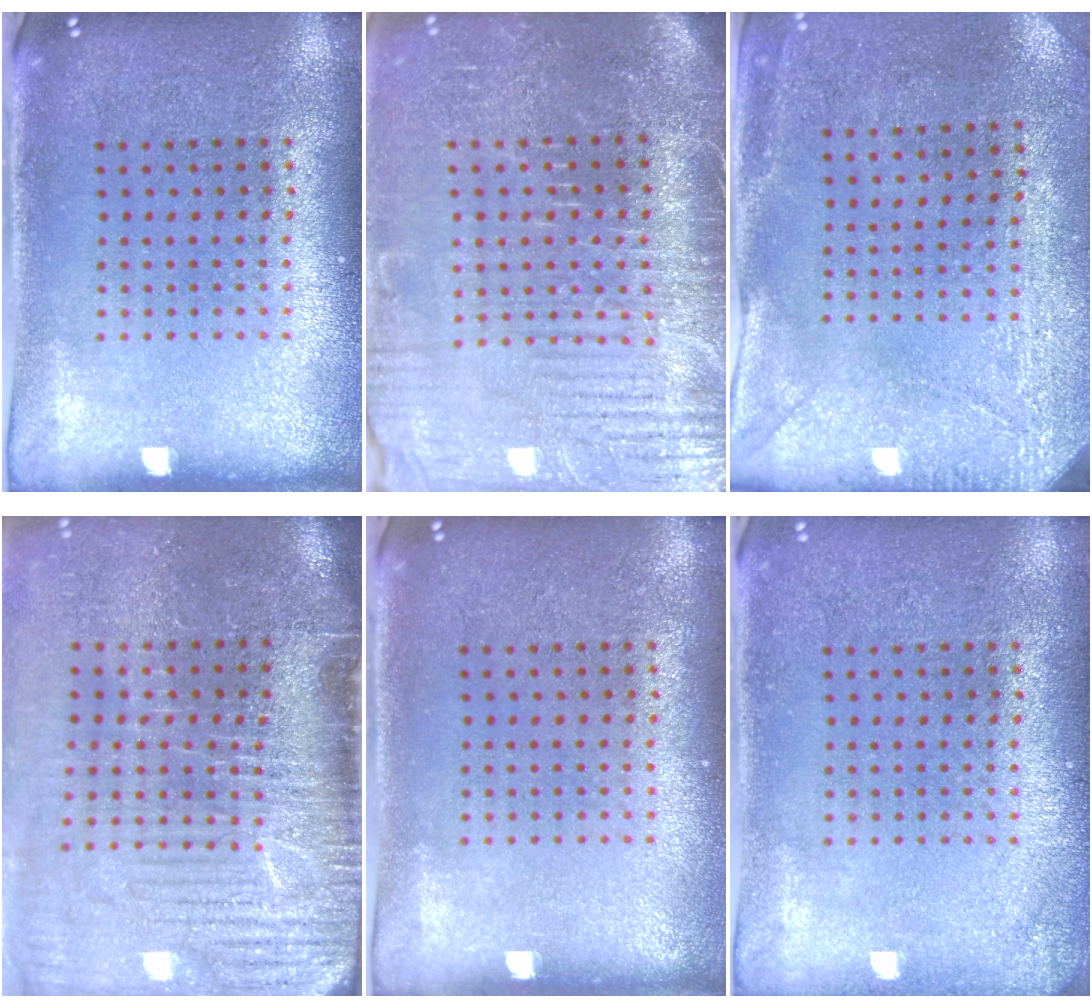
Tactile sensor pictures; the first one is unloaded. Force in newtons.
{"total": 4.5, "press": 4.1, "slide": 1.7}
{"total": 3.0, "press": 2.3, "slide": 1.8}
{"total": 5.1, "press": 4.2, "slide": 2.9}
{"total": 0.0}
{"total": 0.9, "press": 0.9, "slide": 0.1}